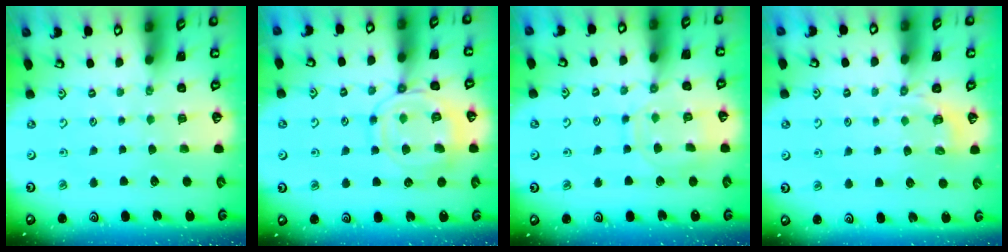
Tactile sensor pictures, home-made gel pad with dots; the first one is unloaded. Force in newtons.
{"total": 12.7, "press": 12.6, "slide": 1.1}
{"total": 11.7, "press": 11.7, "slide": 0.8}
{"total": 2.3, "press": 1.4, "slide": 1.8}